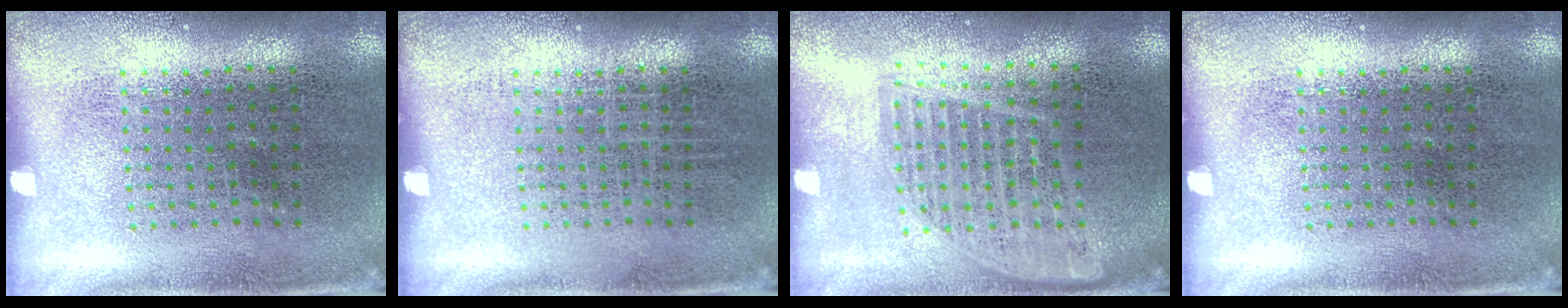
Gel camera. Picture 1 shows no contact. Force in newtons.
{"total": 0.0}
{"total": 1.6, "press": 1.5, "slide": 0.7}
{"total": 0.0}